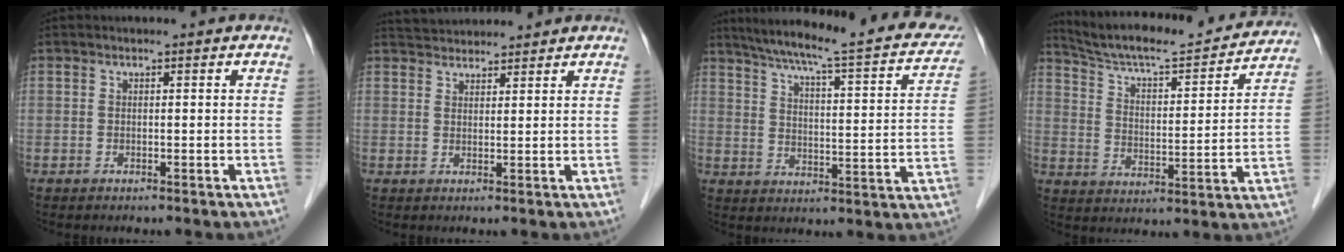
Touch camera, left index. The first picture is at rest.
{"total": 5.6, "force": [5.4, 1.0, 0.9], "torque": [-0.017, 0.037, 0.087]}
{"total": 25.4, "force": [21.2, 3.4, 13.5], "torque": [-0.205, -0.007, 0.270]}
{"total": 19.9, "force": [18.6, 2.5, 6.6], "torque": [-0.109, -0.006, 0.266]}